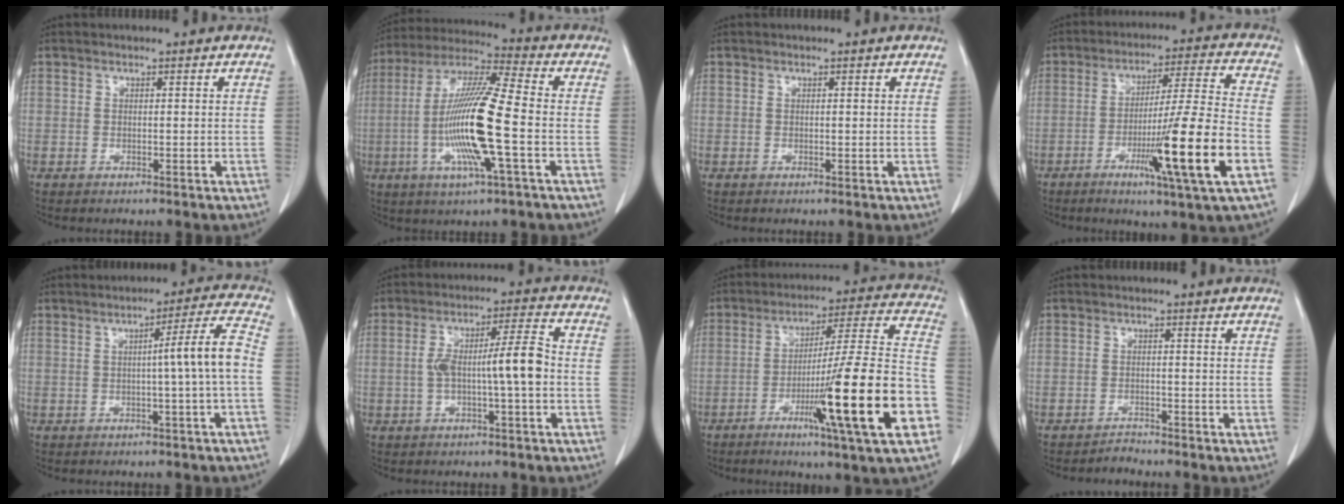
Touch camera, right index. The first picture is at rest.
{"total": 15.9, "force": [-3.2, 0.4, 15.6], "torque": [-0.315, -0.007, -0.069]}
{"total": 0.0}
{"total": 16.0, "force": [-5.7, -1.5, 14.9], "torque": [-0.253, -0.020, -0.096]}
{"total": 6.5, "force": [-0.9, -1.3, 6.3], "torque": [-0.090, 0.012, -0.013]}
{"total": 8.3, "force": [-1.1, 0.6, 8.2], "torque": [-0.149, 0.022, -0.019]}
{"total": 21.4, "force": [-7.8, -0.6, 20.0], "torque": [-0.281, -0.013, -0.126]}
{"total": 1.4, "force": [-1.4, 0.0, -0.3], "torque": [0.009, -0.005, -0.021]}